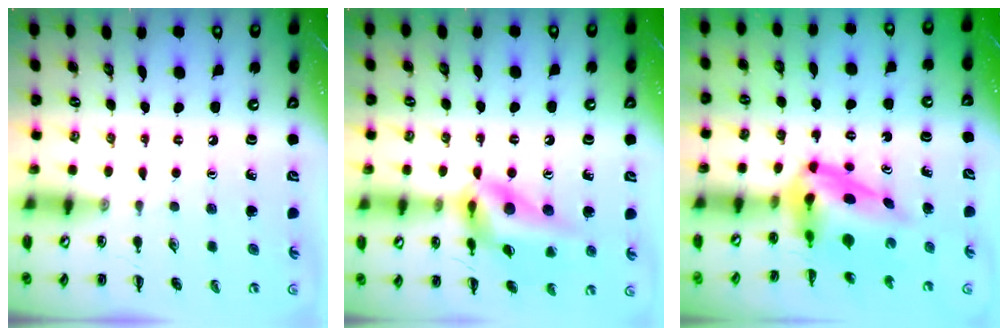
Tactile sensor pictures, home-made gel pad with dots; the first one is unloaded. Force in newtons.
{"total": 15.1, "press": 14.7, "slide": 3.7}
{"total": 5.8, "press": 5.6, "slide": 1.7}